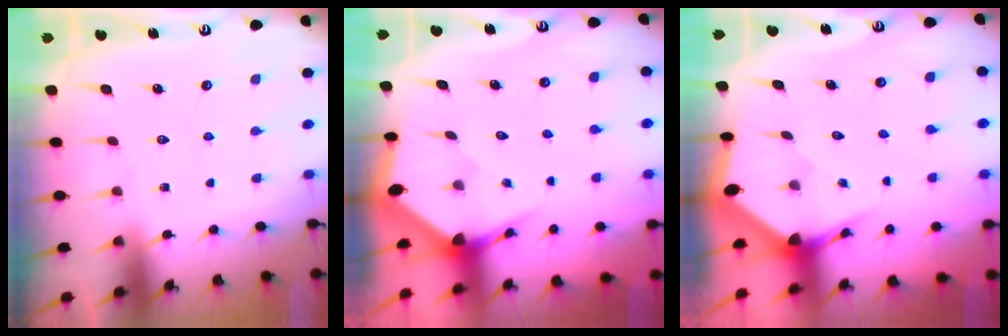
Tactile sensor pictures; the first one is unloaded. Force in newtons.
{"total": 2.9, "press": 2.9, "slide": 0.2}
{"total": 2.9, "press": 2.9, "slide": 0.2}